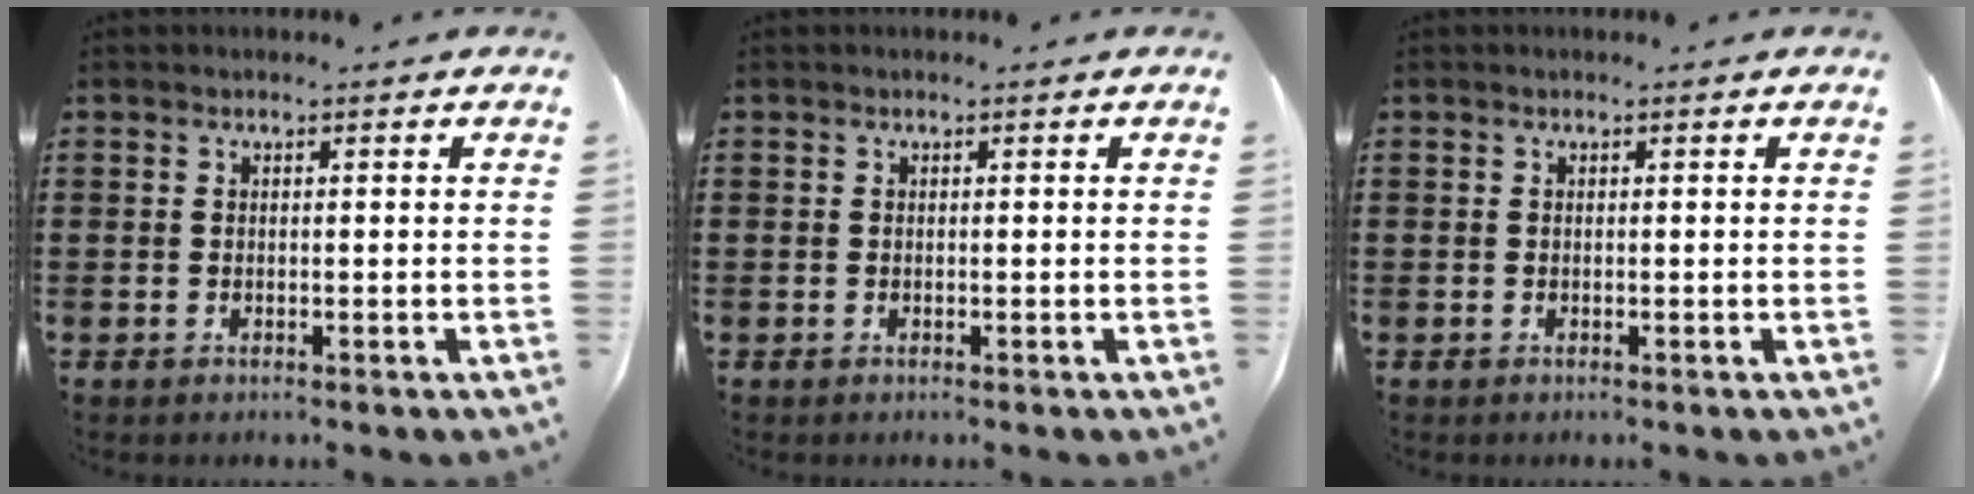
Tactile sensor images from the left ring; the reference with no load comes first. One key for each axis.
{"total": 0.0}
{"total": 0.0}